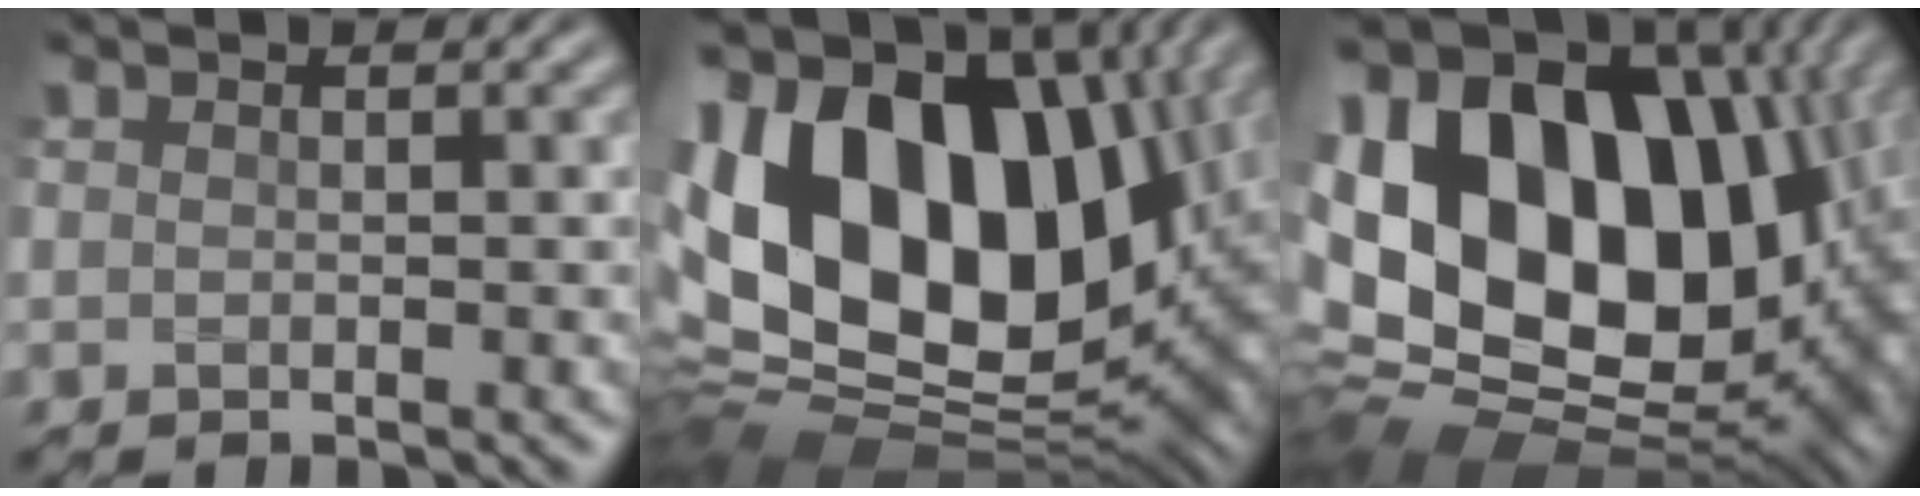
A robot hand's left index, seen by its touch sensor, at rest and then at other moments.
{"total": 18.4, "force": [4.0, 11.9, 13.4], "torque": [-0.257, 0.023, 0.078]}
{"total": 19.4, "force": [3.6, 12.7, 14.2], "torque": [-0.245, 0.020, 0.077]}